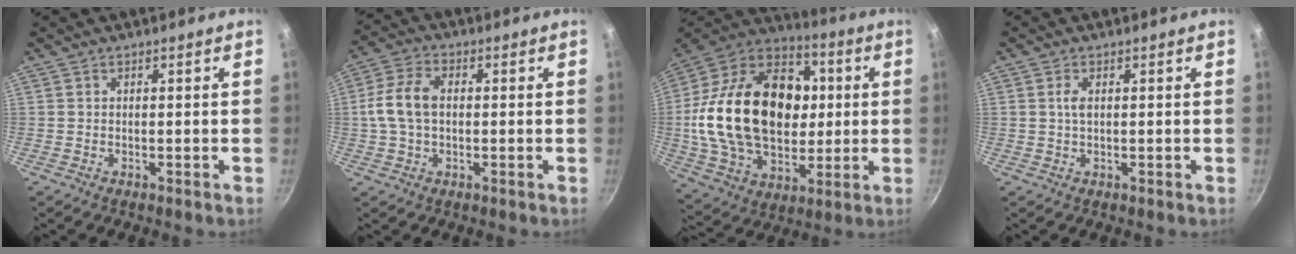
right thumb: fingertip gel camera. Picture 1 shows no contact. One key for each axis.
{"total": 8.6, "fx": 0.3, "fy": 5.5, "fz": 6.6, "tx": -0.132, "ty": 0.022, "tz": -0.002}
{"total": 32.1, "fx": 2.3, "fy": 22.1, "fz": 23.3, "tx": -0.392, "ty": 0.025, "tz": 0.037}
{"total": 1.7, "fx": 0.4, "fy": 0.8, "fz": 1.5, "tx": -0.030, "ty": 0.002, "tz": 0.008}